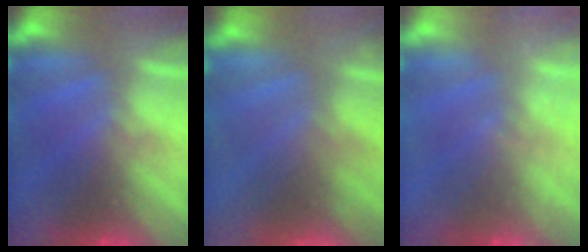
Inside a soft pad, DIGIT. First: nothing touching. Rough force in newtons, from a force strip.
{"total": 3.1}
{"total": 2.4}